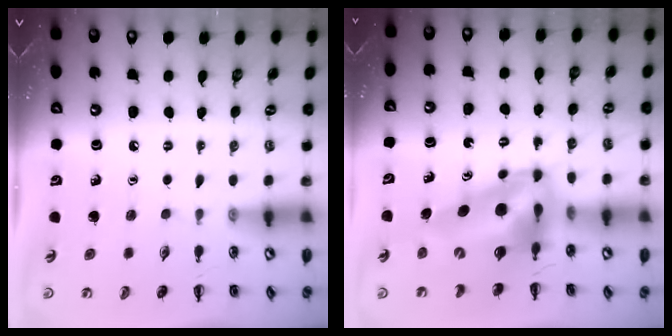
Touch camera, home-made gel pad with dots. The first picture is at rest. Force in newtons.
{"total": 14.9, "press": 14.1, "slide": 4.9}